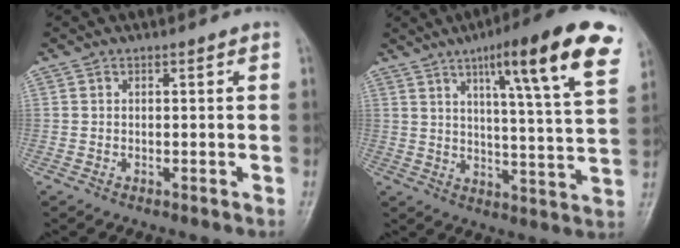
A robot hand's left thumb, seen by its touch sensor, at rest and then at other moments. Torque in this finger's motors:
{"motor_torque": [0.68, 0.56, 1.72, -1.06, 0.24]}